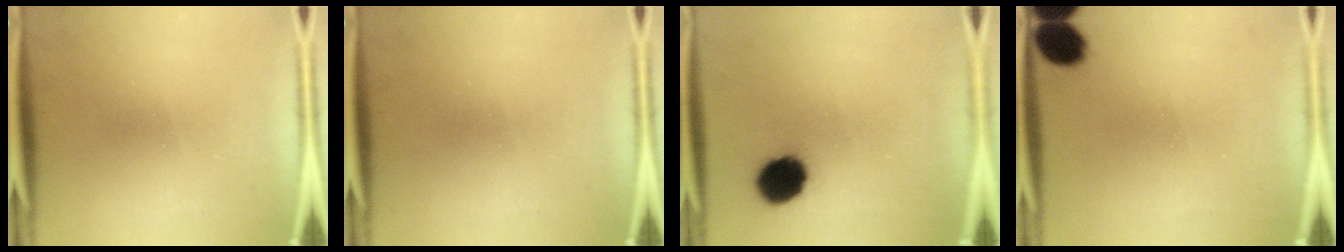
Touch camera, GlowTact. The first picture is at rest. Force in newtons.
{"total": 0.0}
{"total": 10.8}
{"total": 7.6}